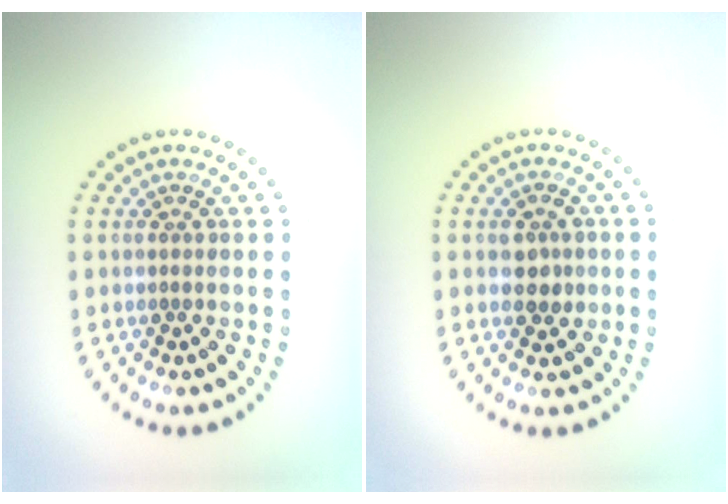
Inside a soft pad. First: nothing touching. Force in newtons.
{"total": 2.2, "press": 2.2, "slide": 0.2}